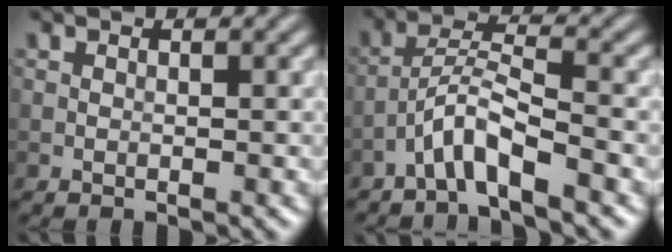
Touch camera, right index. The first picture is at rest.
{"total": 3.9, "force": [-2.7, 0.4, 2.8], "torque": [-0.056, 0.016, -0.057]}